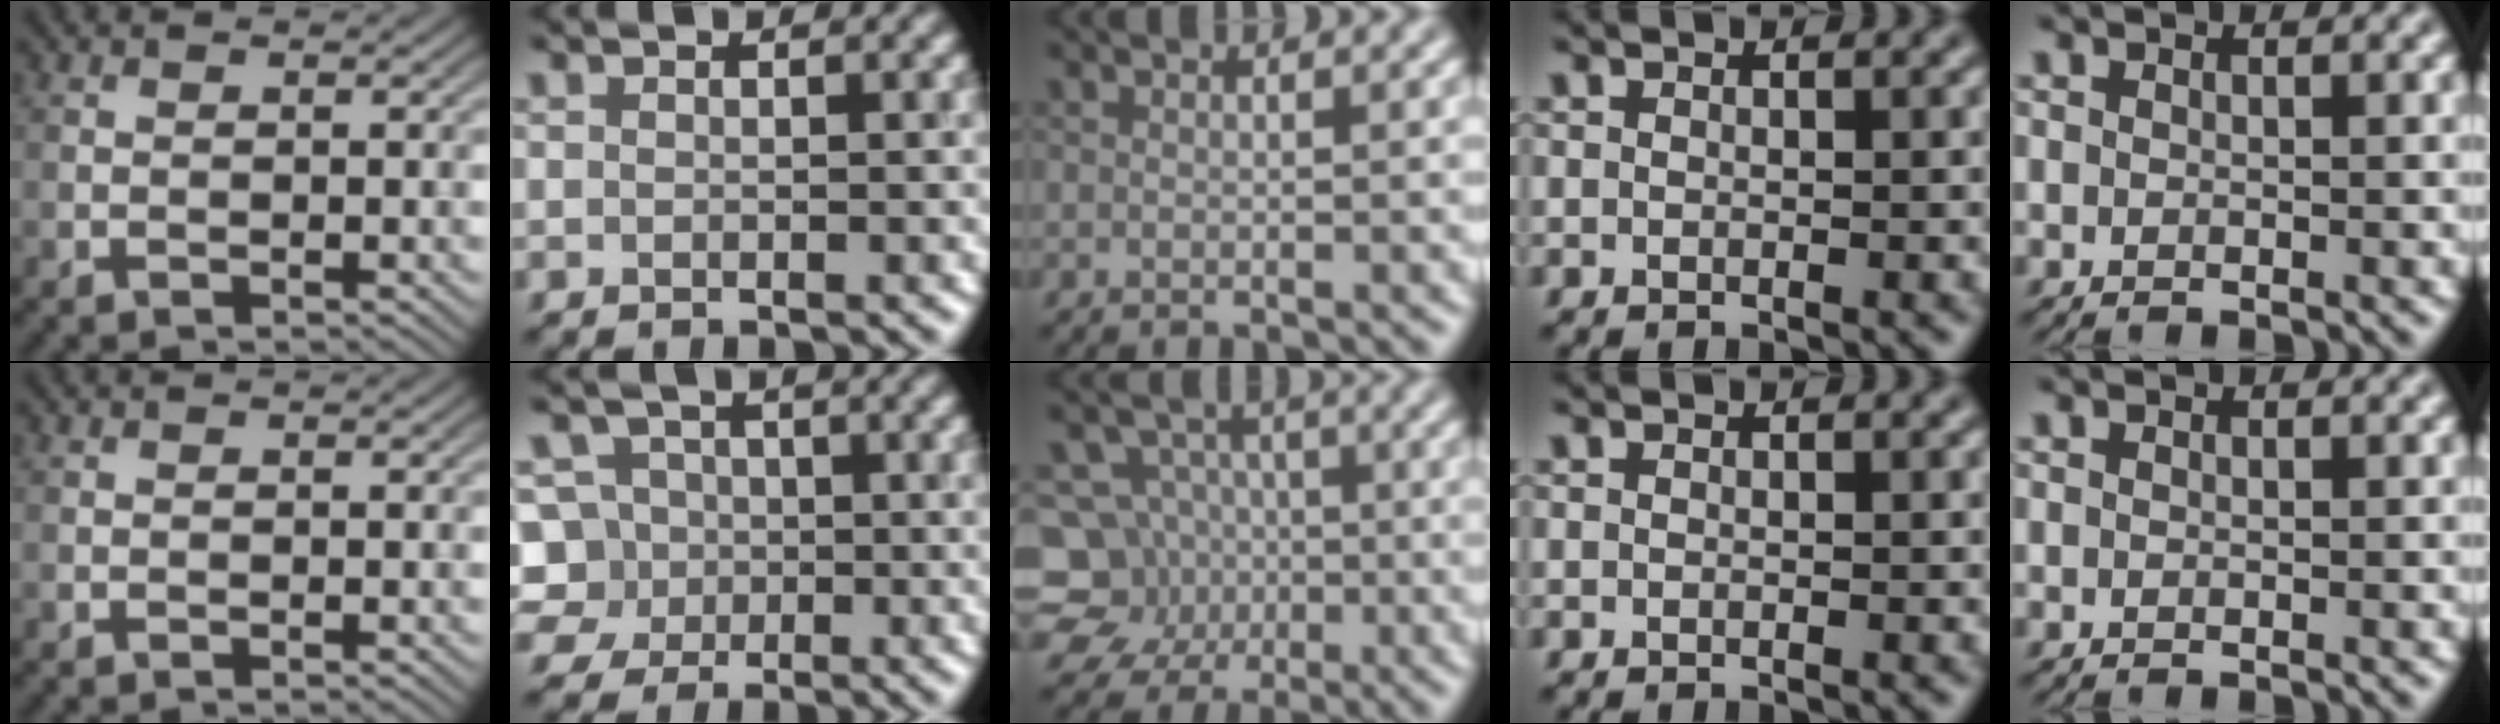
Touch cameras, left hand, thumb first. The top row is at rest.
{"index": {"total": 6.6, "force": [-1.2, 6.0, 2.5], "torque": [-0.040, 0.027, -0.049]}, "middle": {"total": 9.6, "force": [-2.5, 8.9, 2.8], "torque": [-0.046, 0.011, -0.074]}}